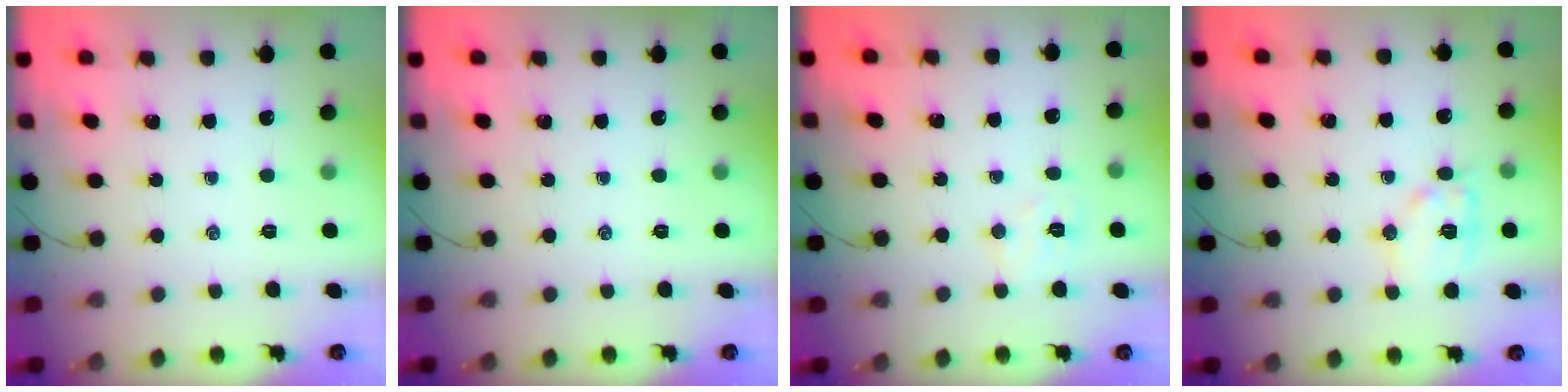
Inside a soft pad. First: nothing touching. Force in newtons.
{"total": 0.0}
{"total": 4.8, "press": 4.7, "slide": 1.0}
{"total": 9.8, "press": 9.8, "slide": 0.6}